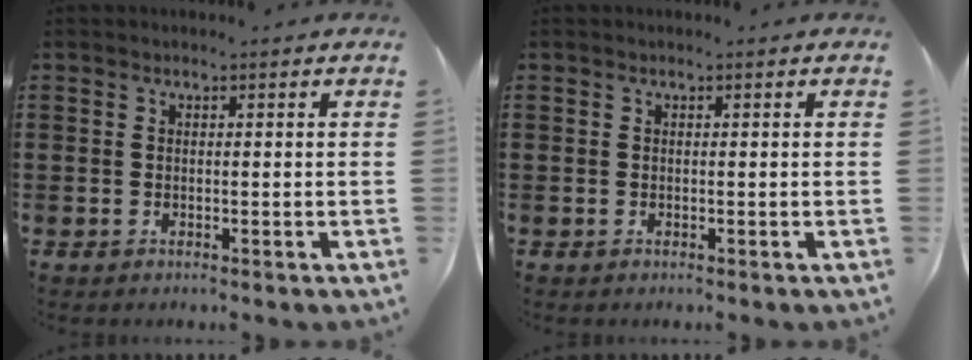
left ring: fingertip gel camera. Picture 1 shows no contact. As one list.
[{"total": 0.0}]